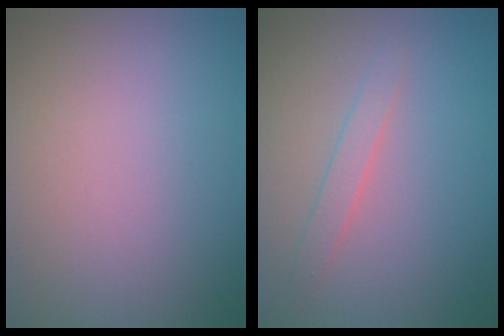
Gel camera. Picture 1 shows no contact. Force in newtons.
{"total": 1.4, "press": 1.3, "slide": 0.1}